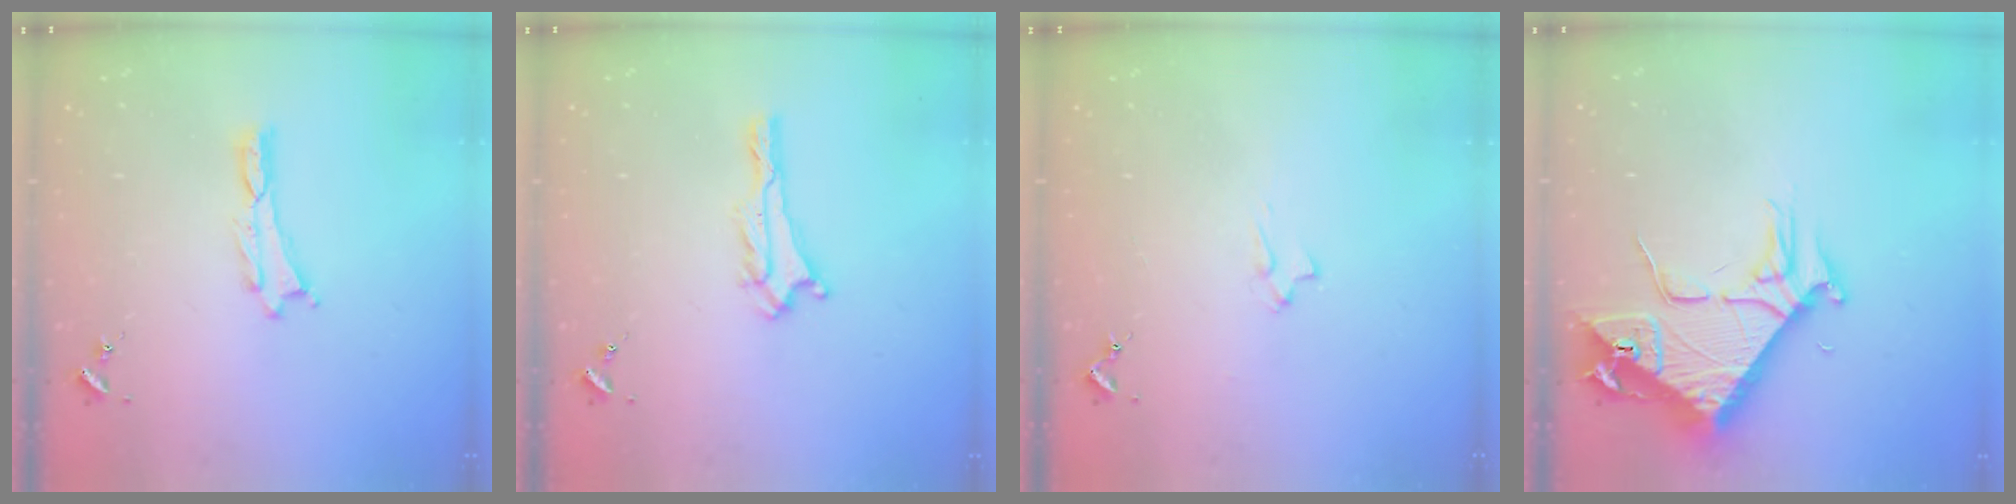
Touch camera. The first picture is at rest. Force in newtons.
{"total": 0.6, "press": 0.6, "slide": 0.1}
{"total": 2.1, "press": 2.1, "slide": 0.3}
{"total": 7.9, "press": 7.8, "slide": 1.0}